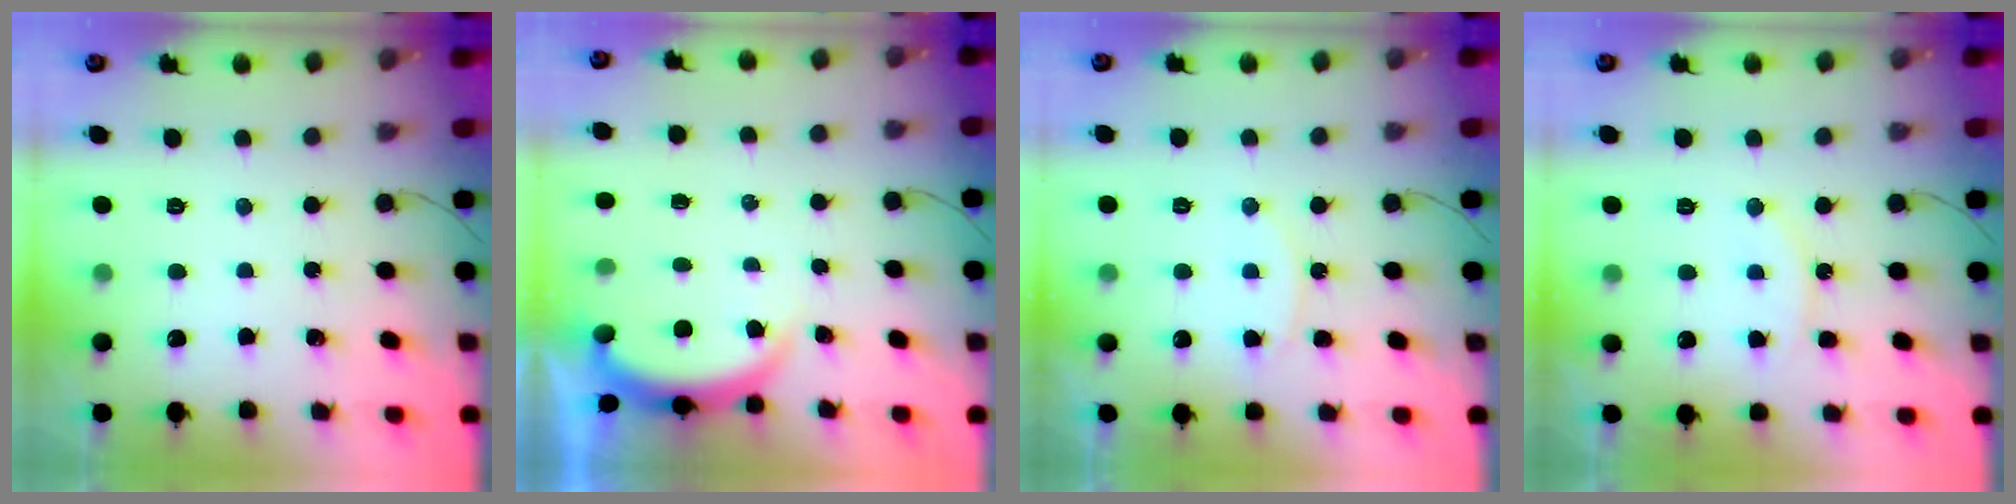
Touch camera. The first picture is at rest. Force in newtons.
{"total": 1.8, "press": 1.8, "slide": 0.5}
{"total": 7.3, "press": 7.3, "slide": 0.3}
{"total": 7.5, "press": 7.5, "slide": 0.5}